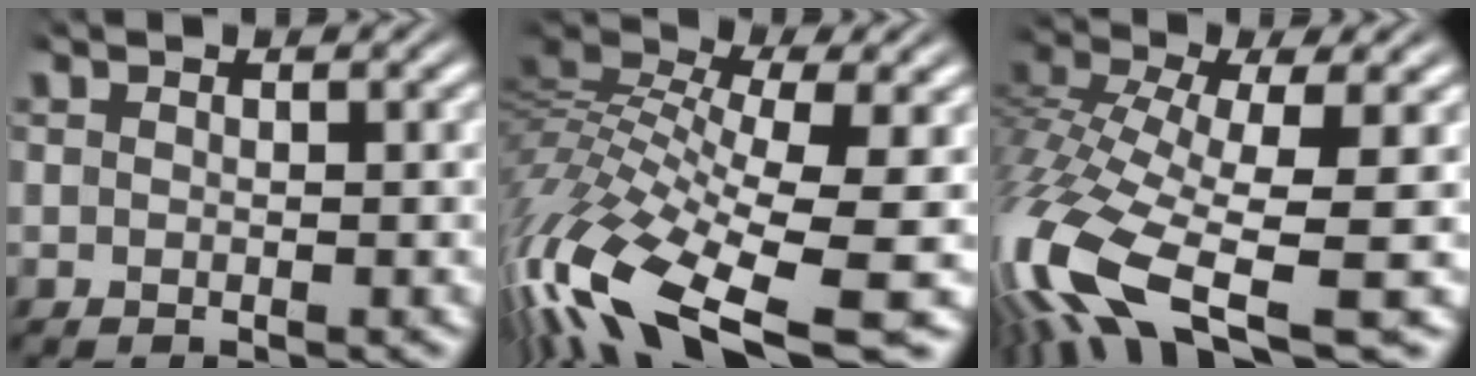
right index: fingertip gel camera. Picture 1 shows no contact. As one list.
[{"total": 10.1, "force": [-4.3, 5.0, 7.7], "torque": [-0.175, -0.055, -0.047]}, {"total": 9.3, "force": [-3.8, 4.8, 7.0], "torque": [-0.192, -0.061, -0.036]}]